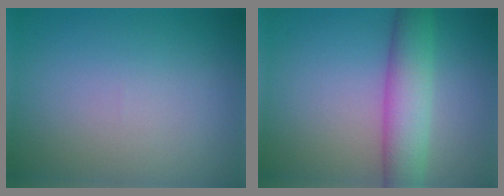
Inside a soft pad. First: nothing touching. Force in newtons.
{"total": 5.3, "press": 5.3, "slide": 0.1}